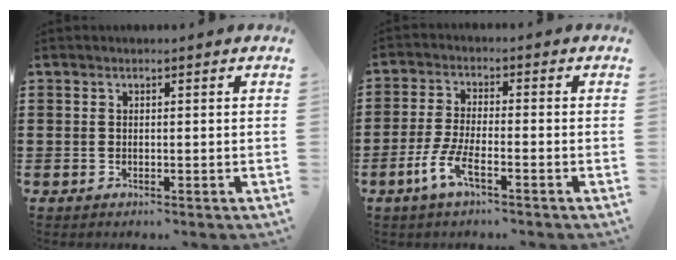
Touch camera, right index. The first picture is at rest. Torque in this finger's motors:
{"motor_torque": [1.09, 1.04, 0.07, 0.00]}